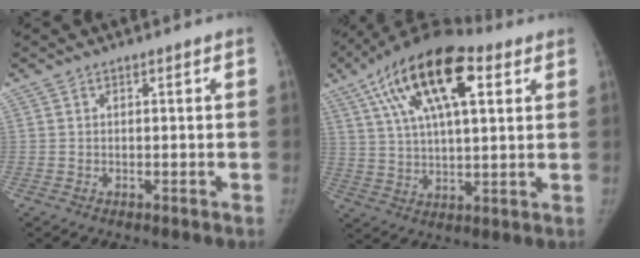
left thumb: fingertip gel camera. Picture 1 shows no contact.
{"total": 20.7, "force": [8.8, 8.7, 16.5], "torque": [-0.289, 0.003, 0.151]}